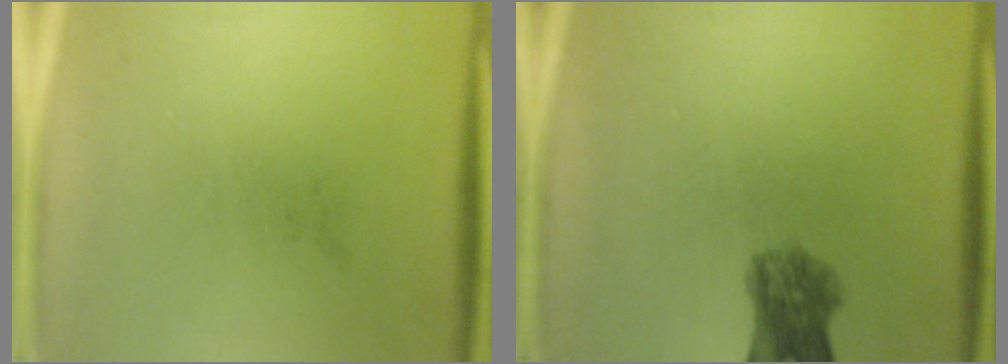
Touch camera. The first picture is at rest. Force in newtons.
{"total": 5.6}